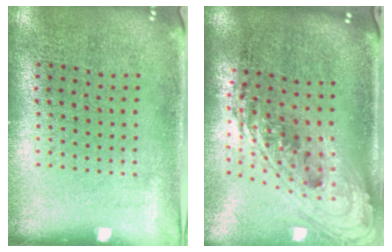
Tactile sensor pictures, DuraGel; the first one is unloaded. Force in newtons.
{"total": 2.4, "press": 1.8, "slide": 1.6}